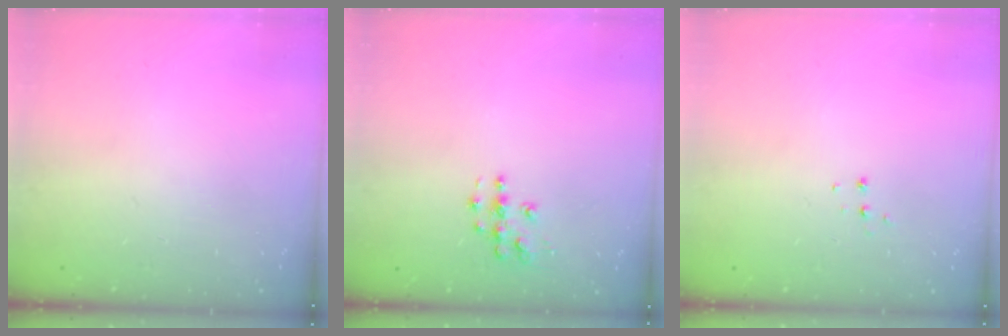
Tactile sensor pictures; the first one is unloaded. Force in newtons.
{"total": 6.1, "press": 6.1, "slide": 0.3}
{"total": 3.9, "press": 3.9, "slide": 0.4}